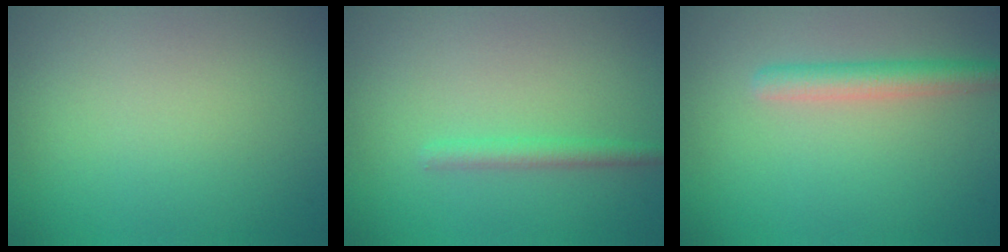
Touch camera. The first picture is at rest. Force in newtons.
{"total": 1.6, "press": 1.6, "slide": 0.0}
{"total": 2.6, "press": 2.6, "slide": 0.1}